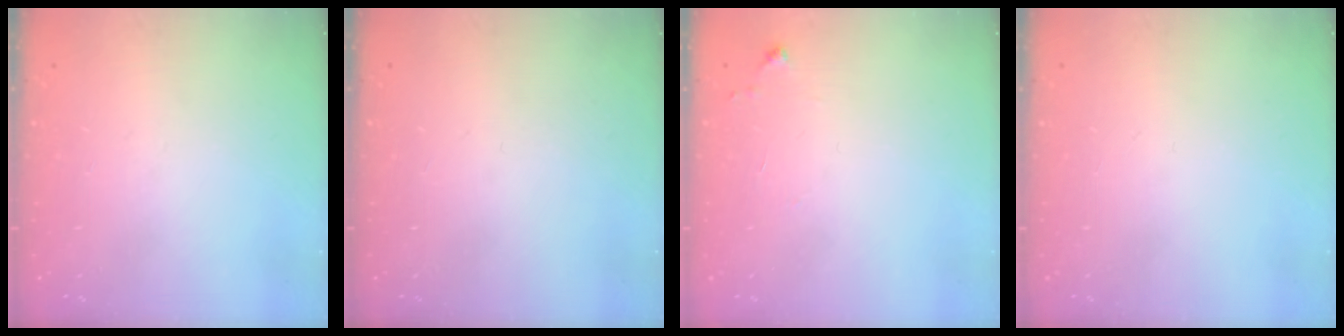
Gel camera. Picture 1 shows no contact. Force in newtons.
{"total": 0.0}
{"total": 4.7, "press": 4.7, "slide": 0.6}
{"total": 0.0}